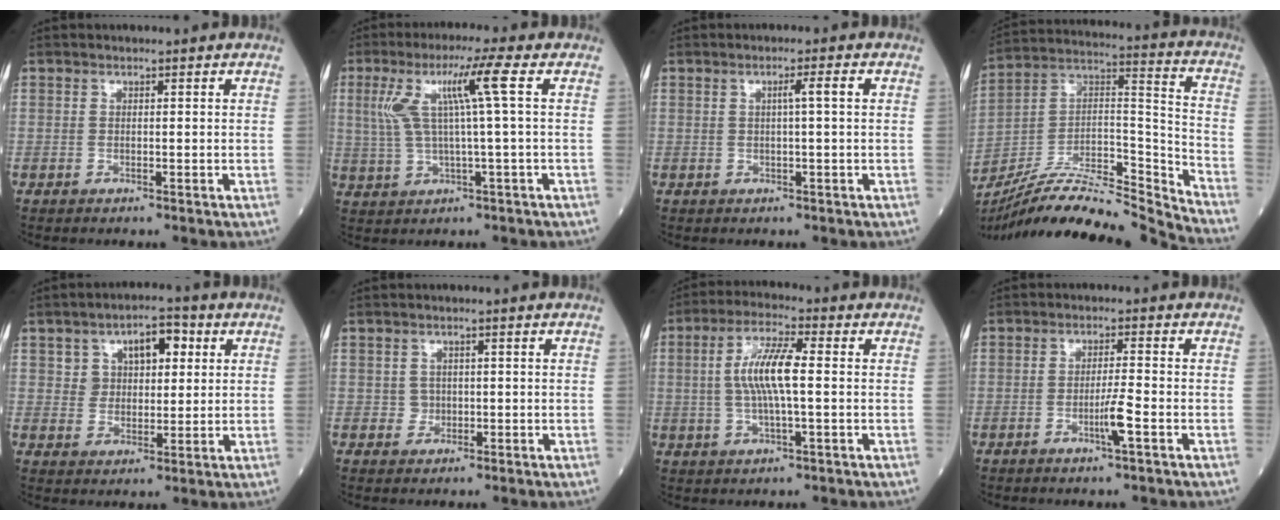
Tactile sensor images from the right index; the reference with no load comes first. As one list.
[{"total": 8.2, "force": [2.0, -0.9, 7.9], "torque": [-0.158, 0.021, 0.047]}, {"total": 2.1, "force": [0.3, -0.3, 2.1], "torque": [-0.035, 0.003, 0.006]}, {"total": 20.7, "force": [-19.5, 0.2, 6.9], "torque": [-0.135, 0.034, -0.336]}, {"total": 7.1, "force": [2.9, 4.3, 4.8], "torque": [-0.066, 0.023, 0.049]}, {"total": 1.4, "force": [-0.2, 1.3, 0.2], "torque": [-0.002, 0.004, -0.001]}, {"total": 8.2, "force": [0.4, 1.3, 8.1], "torque": [-0.165, 0.007, 0.004]}, {"total": 3.4, "force": [-1.5, -0.5, 3.0], "torque": [-0.059, -0.005, -0.028]}]